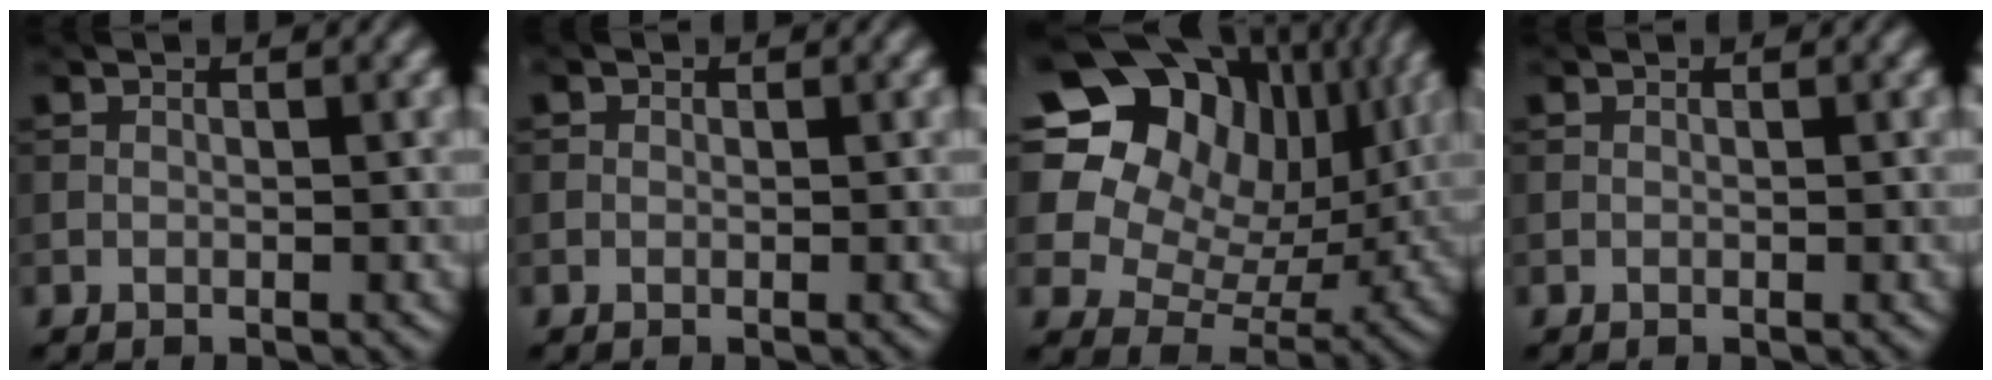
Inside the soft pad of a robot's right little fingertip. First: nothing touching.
{"total": 2.2, "force": [-1.1, -1.4, -1.2], "torque": [0.031, -0.011, -0.020]}
{"total": 15.0, "force": [7.0, 10.8, 7.6], "torque": [-0.193, 0.056, 0.119]}
{"total": 0.0}